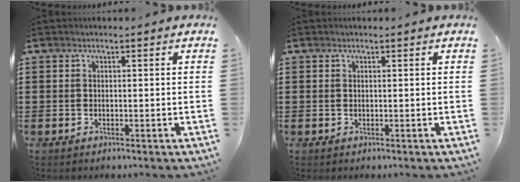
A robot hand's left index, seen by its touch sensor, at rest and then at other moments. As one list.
[{"total": 0.0}]